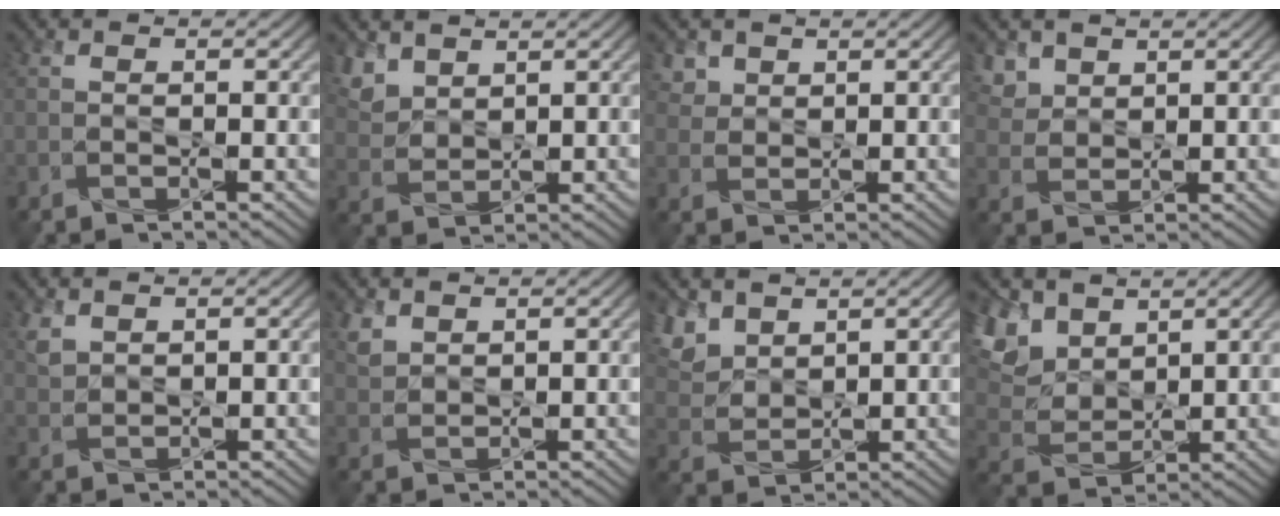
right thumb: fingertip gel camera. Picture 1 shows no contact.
{"total": 4.5, "force": [3.1, 2.6, 2.0], "torque": [-0.064, -0.001, 0.069]}
{"total": 2.8, "force": [1.8, 2.0, 0.8], "torque": [-0.029, -0.004, 0.043]}
{"total": 3.8, "force": [2.5, 2.5, 1.5], "torque": [-0.050, -0.002, 0.054]}
{"total": 2.1, "force": [1.5, 1.2, 0.9], "torque": [-0.028, -0.002, 0.036]}
{"total": 2.4, "force": [1.8, 1.3, 0.9], "torque": [-0.030, -0.001, 0.044]}
{"total": 6.7, "force": [4.3, 3.8, 3.4], "torque": [-0.108, -0.004, 0.098]}
{"total": 10.8, "force": [6.2, 6.4, 6.1], "torque": [-0.188, 0.020, 0.124]}